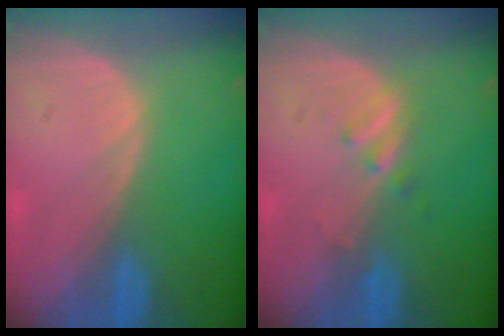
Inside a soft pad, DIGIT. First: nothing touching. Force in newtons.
{"total": 1.9, "press": 1.9, "slide": 0.3}